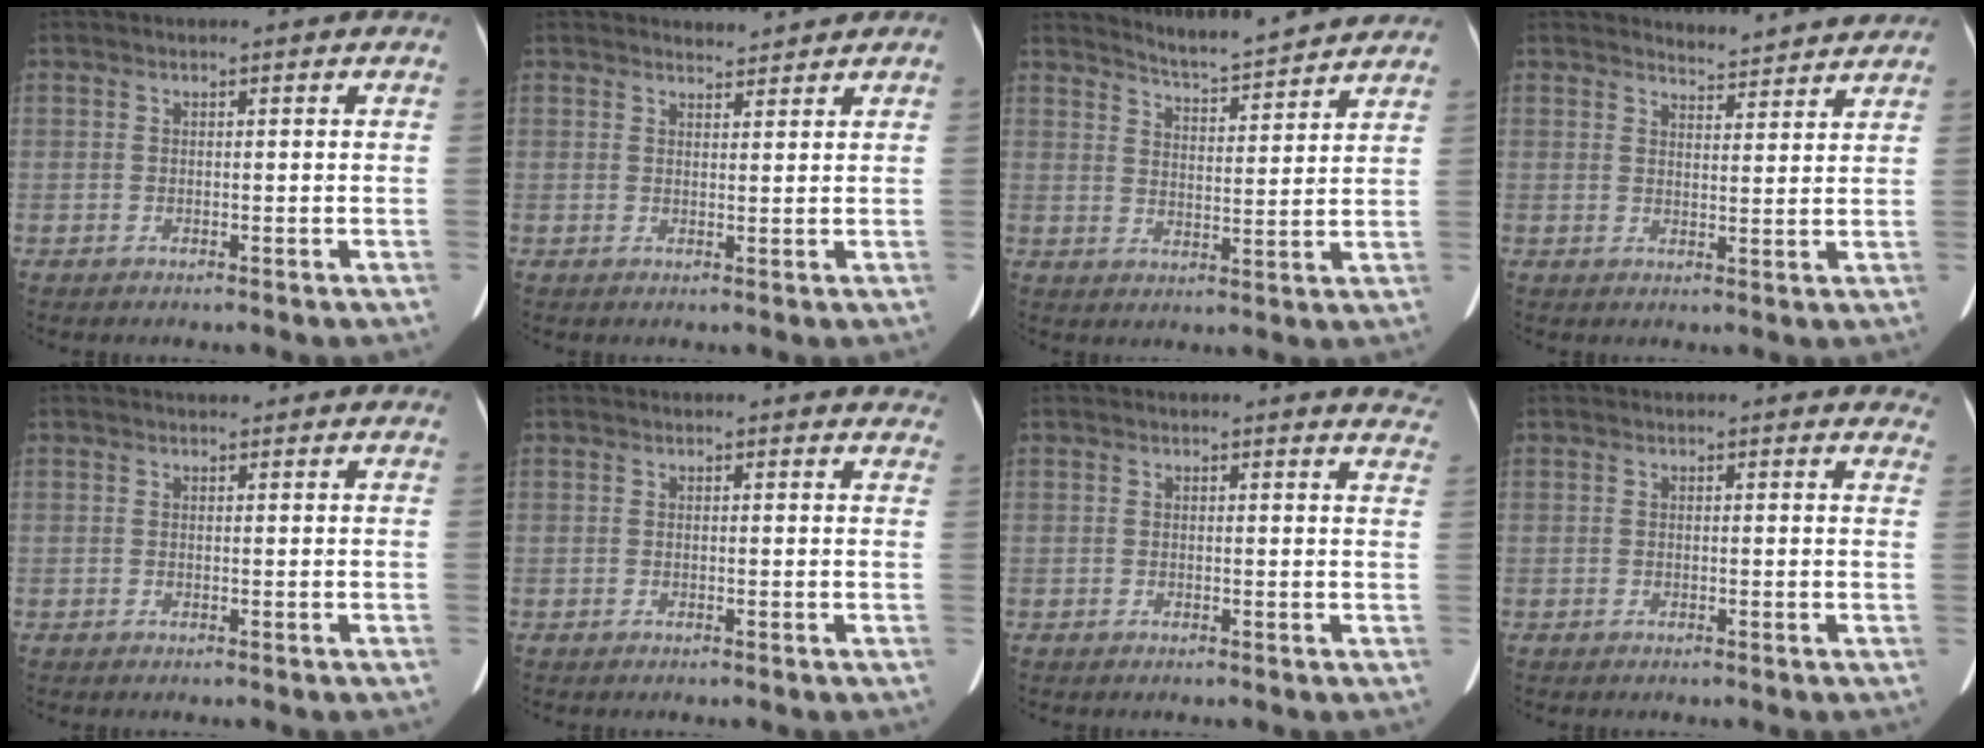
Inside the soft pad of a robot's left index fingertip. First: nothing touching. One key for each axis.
{"total": 1.7, "fx": 1.6, "fy": 0.1, "fz": -0.2, "tx": -0.004, "ty": 0.004, "tz": 0.029}
{"total": 9.2, "fx": 8.9, "fy": 0.0, "fz": 2.0, "tx": -0.045, "ty": 0.006, "tz": 0.129}
{"total": 4.9, "fx": 4.8, "fy": 0.3, "fz": 0.1, "tx": -0.014, "ty": 0.005, "tz": 0.061}
{"total": 2.0, "fx": 1.7, "fy": 0.8, "fz": 0.8, "tx": -0.009, "ty": 0.014, "tz": 0.021}
{"total": 4.0, "fx": 3.8, "fy": 1.3, "fz": 0.2, "tx": 0.012, "ty": -0.011, "tz": 0.015}
{"total": 4.9, "fx": 4.8, "fy": 0.7, "fz": 0.7, "tx": 0.005, "ty": -0.026, "tz": 0.019}
{"total": 5.7, "fx": 5.3, "fy": 1.8, "fz": 1.0, "tx": 0.015, "ty": -0.010, "tz": 0.026}